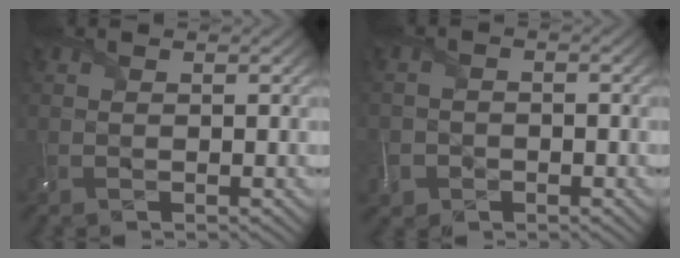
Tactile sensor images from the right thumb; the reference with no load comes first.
{"total": 3.1, "force": [-1.9, 2.4, 0.5], "torque": [-0.006, -0.006, -0.045]}